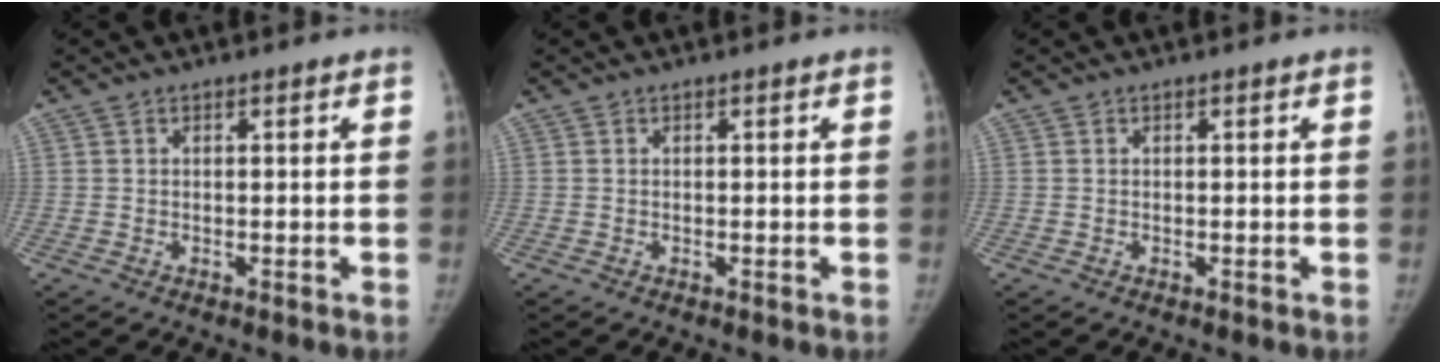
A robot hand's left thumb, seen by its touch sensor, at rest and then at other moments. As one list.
[{"total": 0.0}, {"total": 0.0}]